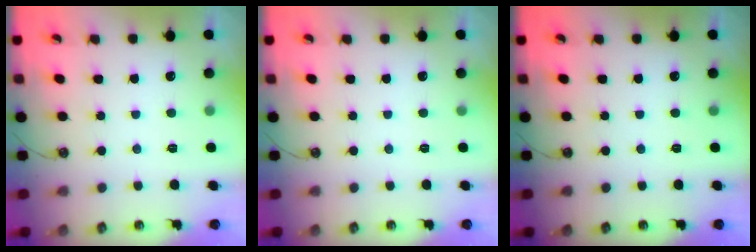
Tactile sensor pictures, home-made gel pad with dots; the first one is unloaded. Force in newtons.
{"total": 0.0}
{"total": 0.0}